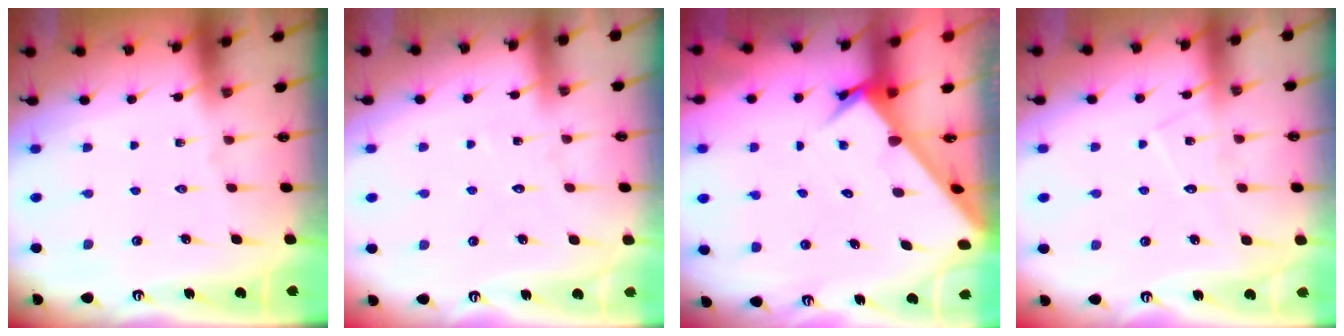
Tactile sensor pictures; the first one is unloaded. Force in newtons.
{"total": 4.0, "press": 4.0, "slide": 0.4}
{"total": 3.1, "press": 3.1, "slide": 0.3}
{"total": 7.0, "press": 6.9, "slide": 0.5}